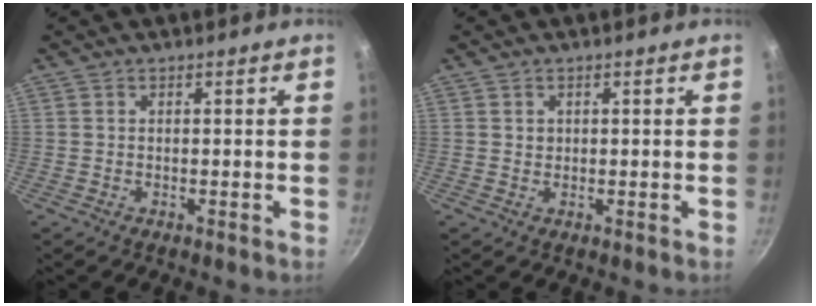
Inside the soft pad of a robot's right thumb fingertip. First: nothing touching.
{"total": 0.9, "force": [0.3, 0.9, 0.3], "torque": [-0.001, 0.001, 0.004]}